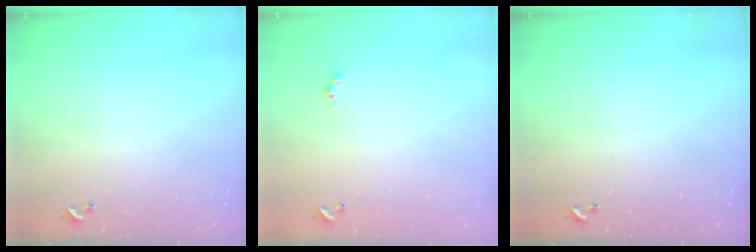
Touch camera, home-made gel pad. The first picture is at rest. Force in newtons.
{"total": 0.0}
{"total": 0.0}